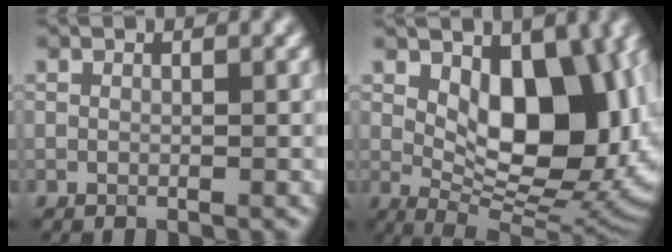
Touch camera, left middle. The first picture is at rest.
{"total": 12.7, "force": [1.9, 7.3, 10.2], "torque": [-0.110, -0.008, 0.034]}